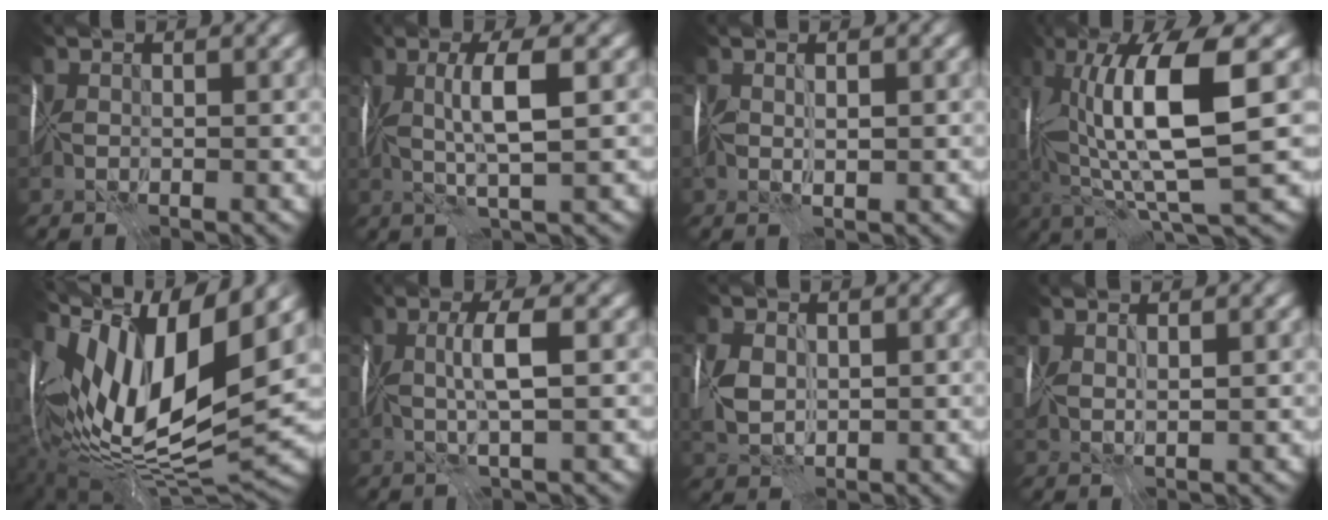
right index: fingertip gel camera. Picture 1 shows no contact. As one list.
[{"total": 3.7, "force": [0.3, -0.7, 3.7], "torque": [-0.057, -0.004, 0.007]}, {"total": 0.7, "force": [-0.1, -0.7, 0.0], "torque": [0.011, -0.009, 0.001]}, {"total": 9.9, "force": [1.4, 1.6, 9.6], "torque": [-0.159, -0.007, 0.030]}, {"total": 13.9, "force": [4.6, 4.4, 12.3], "torque": [-0.220, 0.010, 0.078]}, {"total": 2.4, "force": [0.0, -1.1, 2.1], "torque": [-0.029, -0.006, 0.002]}, {"total": 2.7, "force": [0.0, 1.7, 2.1], "torque": [-0.040, -0.002, -0.004]}, {"total": 1.1, "force": [0.7, -0.8, 0.4], "torque": [-0.001, -0.003, 0.017]}]